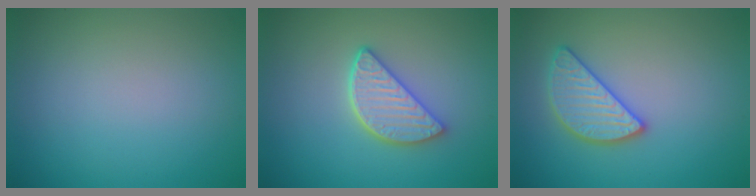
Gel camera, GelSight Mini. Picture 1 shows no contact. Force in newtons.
{"total": 4.2, "press": 3.4, "slide": 2.5}
{"total": 3.1, "press": 3.1, "slide": 0.3}